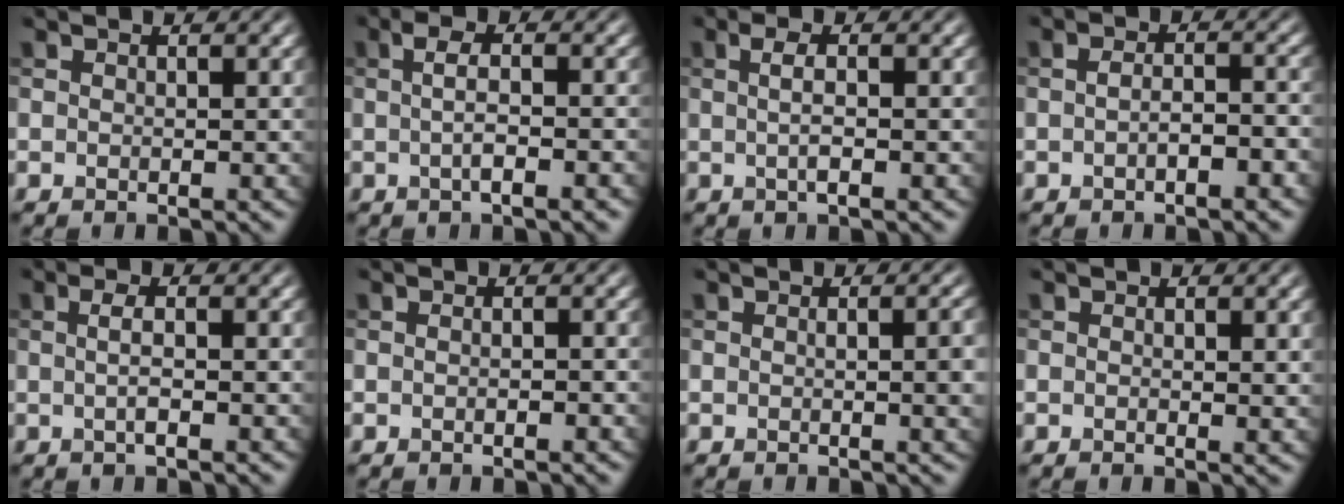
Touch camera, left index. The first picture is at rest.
{"total": 3.8, "force": [-0.3, 1.2, 3.5], "torque": [-0.046, 0.008, -0.009]}
{"total": 2.5, "force": [0.1, 0.7, 2.4], "torque": [-0.041, 0.004, -0.001]}
{"total": 2.8, "force": [-0.8, 1.0, 2.5], "torque": [-0.038, 0.001, -0.010]}
{"total": 2.2, "force": [0.0, 0.5, 2.1], "torque": [-0.036, 0.003, -0.003]}
{"total": 1.1, "force": [-0.3, 0.3, 1.0], "torque": [-0.011, -0.001, -0.003]}
{"total": 2.8, "force": [0.0, 0.8, 2.7], "torque": [-0.031, 0.001, -0.001]}
{"total": 1.2, "force": [0.1, 0.3, 1.2], "torque": [-0.015, -0.005, 0.000]}